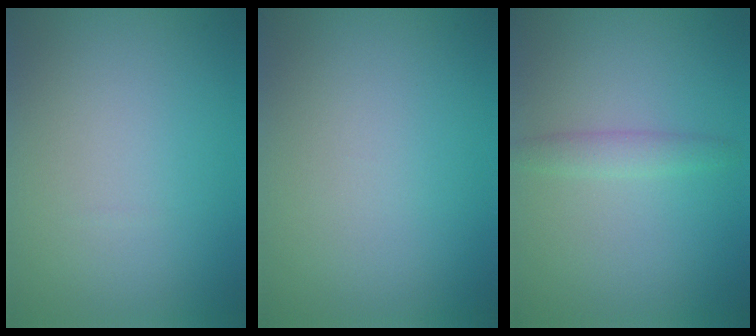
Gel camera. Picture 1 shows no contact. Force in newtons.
{"total": 0.0}
{"total": 1.6, "press": 1.6, "slide": 0.0}